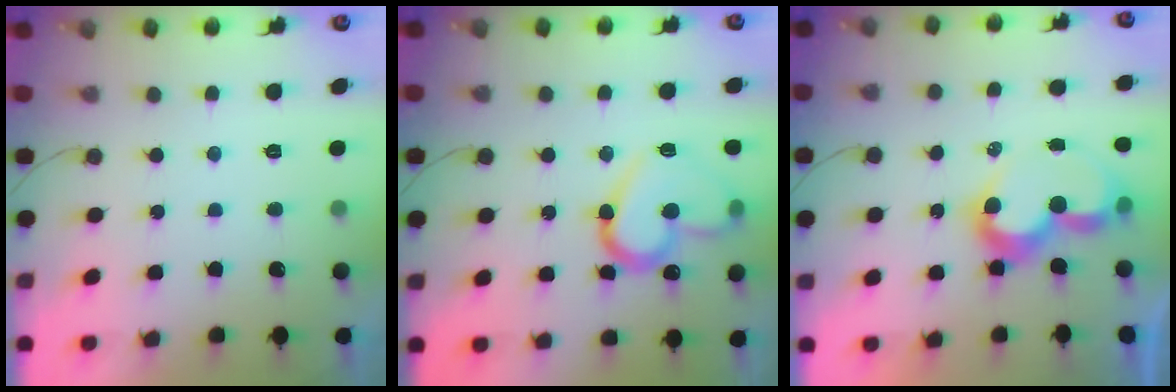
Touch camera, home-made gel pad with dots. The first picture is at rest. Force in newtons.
{"total": 15.6, "press": 15.5, "slide": 1.4}
{"total": 9.4, "press": 9.4, "slide": 0.8}